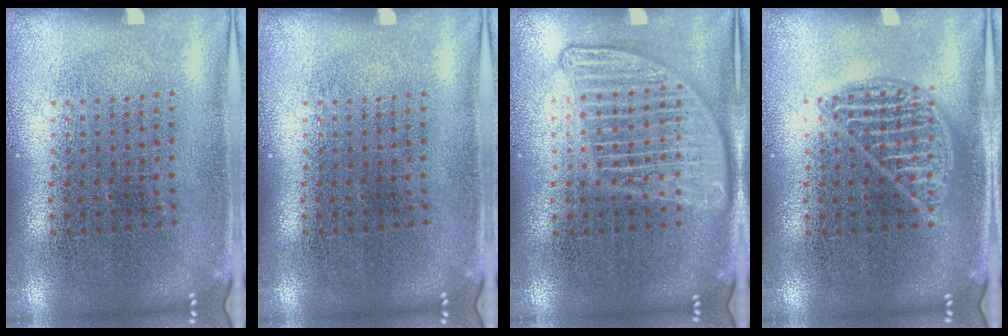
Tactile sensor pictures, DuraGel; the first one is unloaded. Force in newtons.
{"total": 0.0}
{"total": 2.9, "press": 2.9, "slide": 0.3}
{"total": 1.1, "press": 1.0, "slide": 0.2}